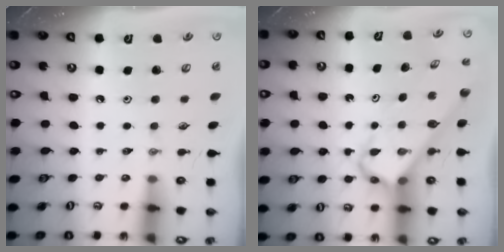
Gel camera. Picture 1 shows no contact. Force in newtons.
{"total": 5.4, "press": 5.4, "slide": 0.5}